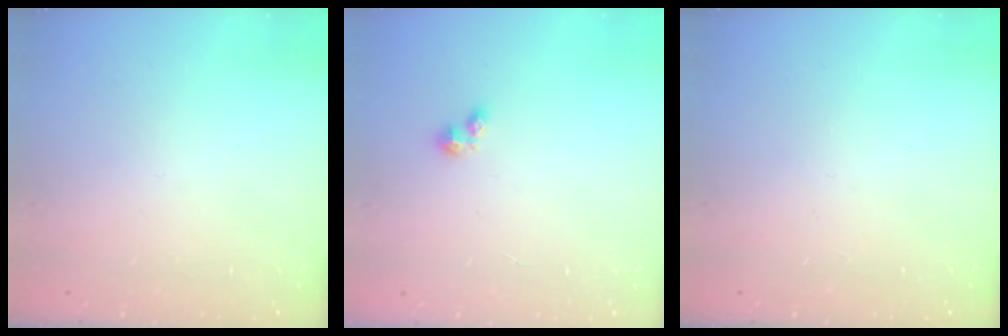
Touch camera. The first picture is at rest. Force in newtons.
{"total": 1.9, "press": 1.9, "slide": 0.2}
{"total": 0.0}